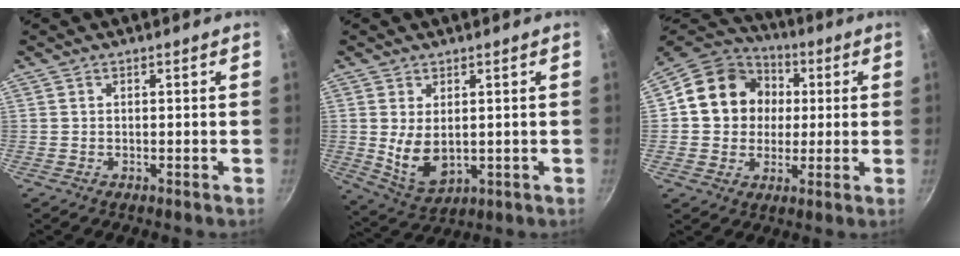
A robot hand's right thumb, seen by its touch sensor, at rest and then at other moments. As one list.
[{"total": 8.0, "force": [0.5, 4.8, 6.4], "torque": [-0.108, -0.022, 0.030]}, {"total": 15.7, "force": [2.1, 13.7, 7.4], "torque": [-0.095, 0.023, 0.025]}]